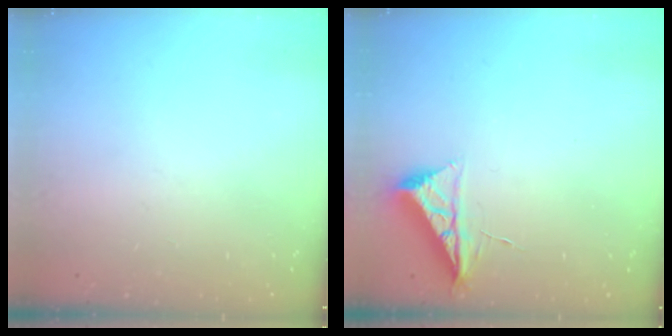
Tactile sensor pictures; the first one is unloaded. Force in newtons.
{"total": 6.3, "press": 6.2, "slide": 0.8}